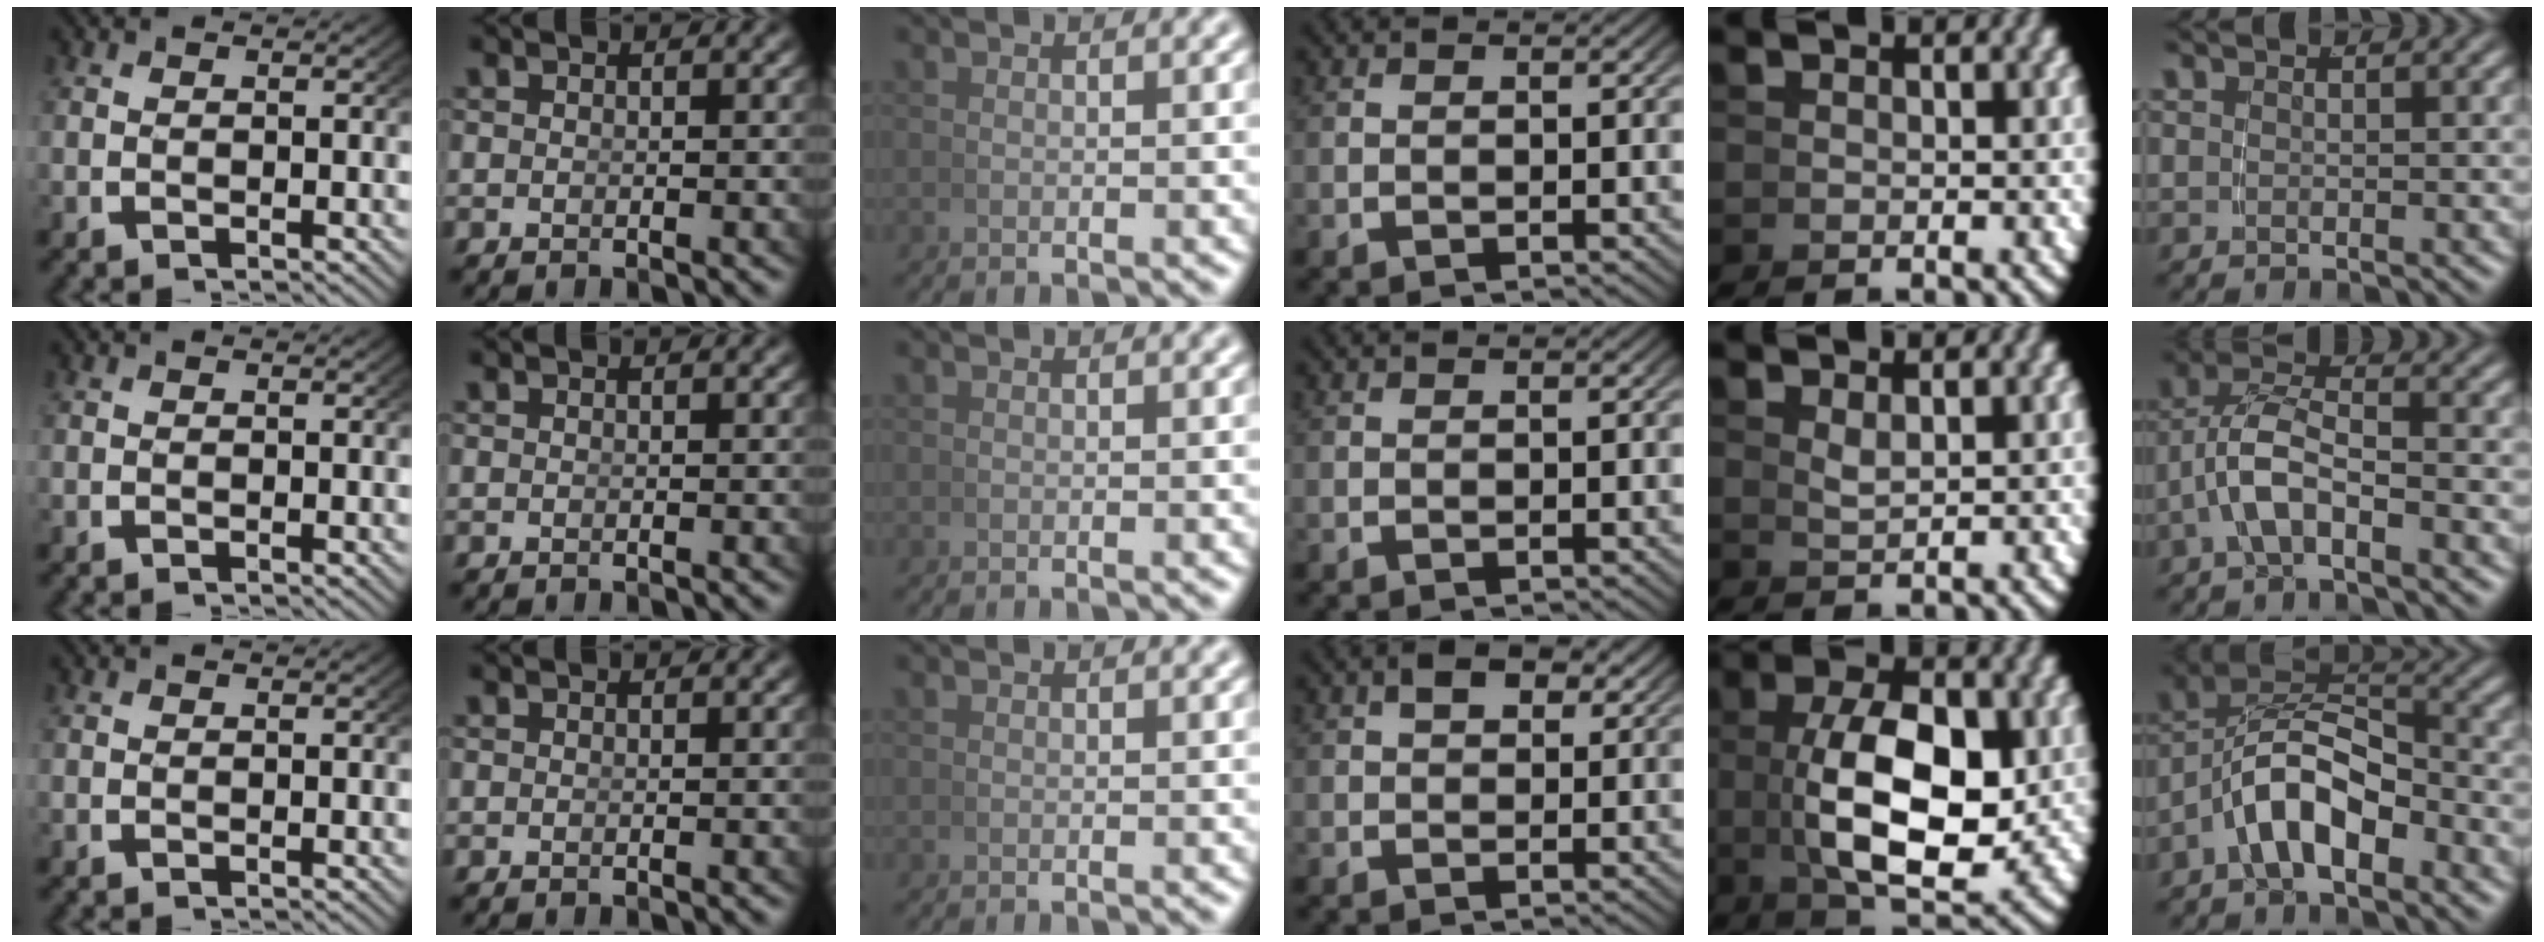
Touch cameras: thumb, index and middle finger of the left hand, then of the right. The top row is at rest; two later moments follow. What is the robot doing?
{"motion": "grasp_and_lifting", "object": "whiteboard"}